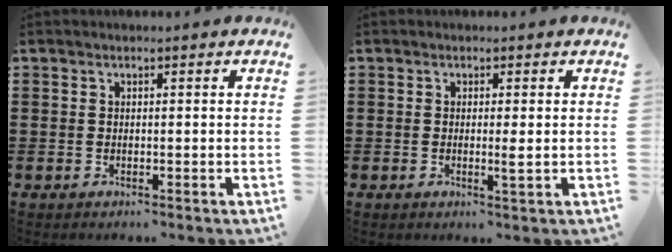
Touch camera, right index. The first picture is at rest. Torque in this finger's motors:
{"motor_torque": [0.21, 1.93, 0.02, 0.00]}